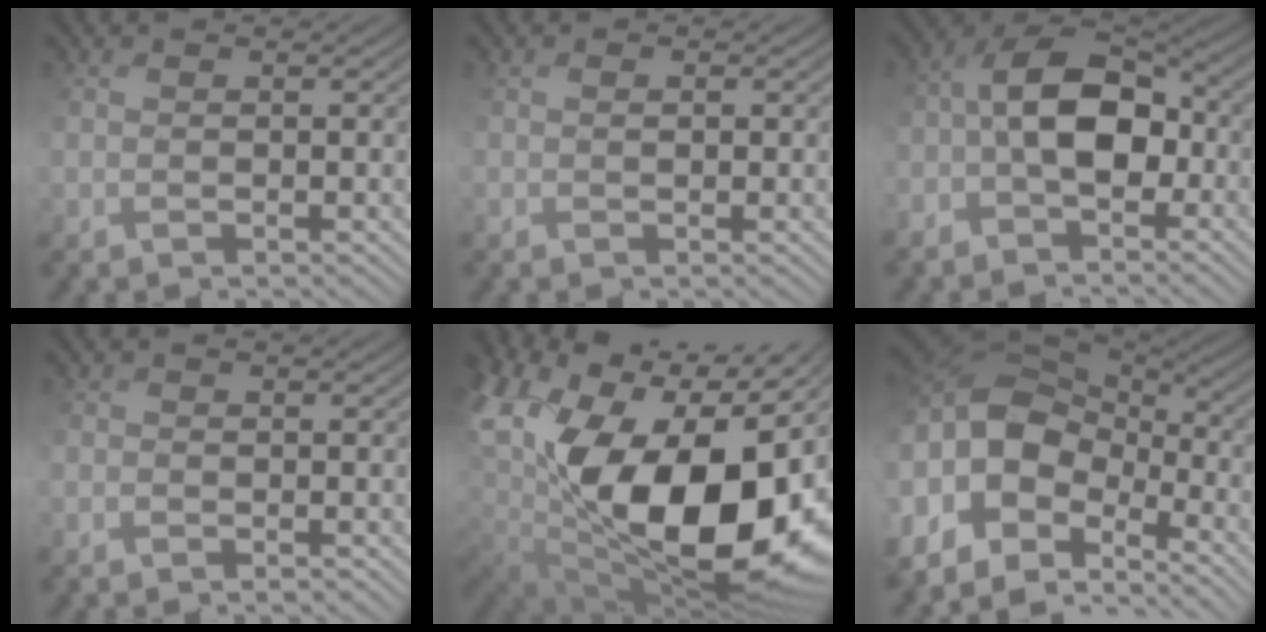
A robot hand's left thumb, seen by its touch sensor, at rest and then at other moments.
{"total": 0.6, "force": [0.2, 0.5, 0.3], "torque": [-0.008, 0.001, 0.011]}
{"total": 8.0, "force": [-1.8, 4.1, 6.7], "torque": [-0.131, 0.010, -0.044]}
{"total": 2.0, "force": [-1.7, 0.8, 0.8], "torque": [-0.009, 0.008, -0.022]}
{"total": 20.7, "force": [0.1, 13.1, 16.0], "torque": [-0.301, -0.048, 0.049]}
{"total": 14.5, "force": [-2.7, 8.8, 11.2], "torque": [-0.258, 0.014, -0.048]}